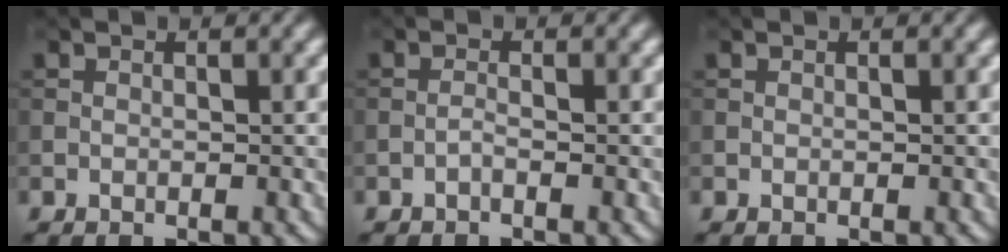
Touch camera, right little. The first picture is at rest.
{"total": 0.8, "force": [-0.6, 0.0, 0.5], "torque": [-0.014, 0.001, -0.016]}
{"total": 0.0}